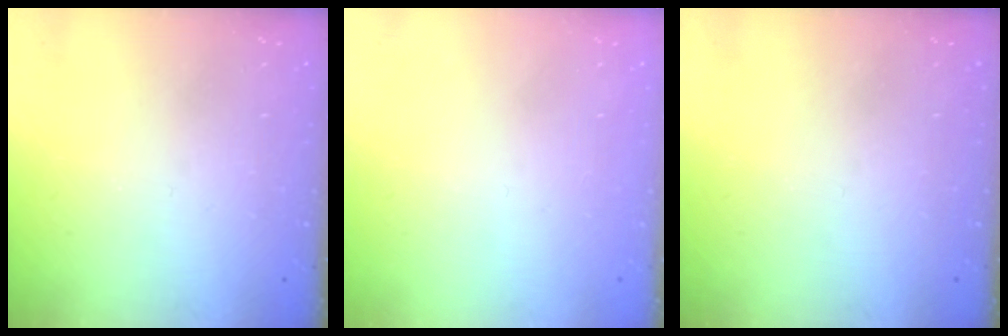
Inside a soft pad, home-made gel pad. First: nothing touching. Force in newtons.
{"total": 1.5, "press": 1.5, "slide": 0.1}
{"total": 0.0}